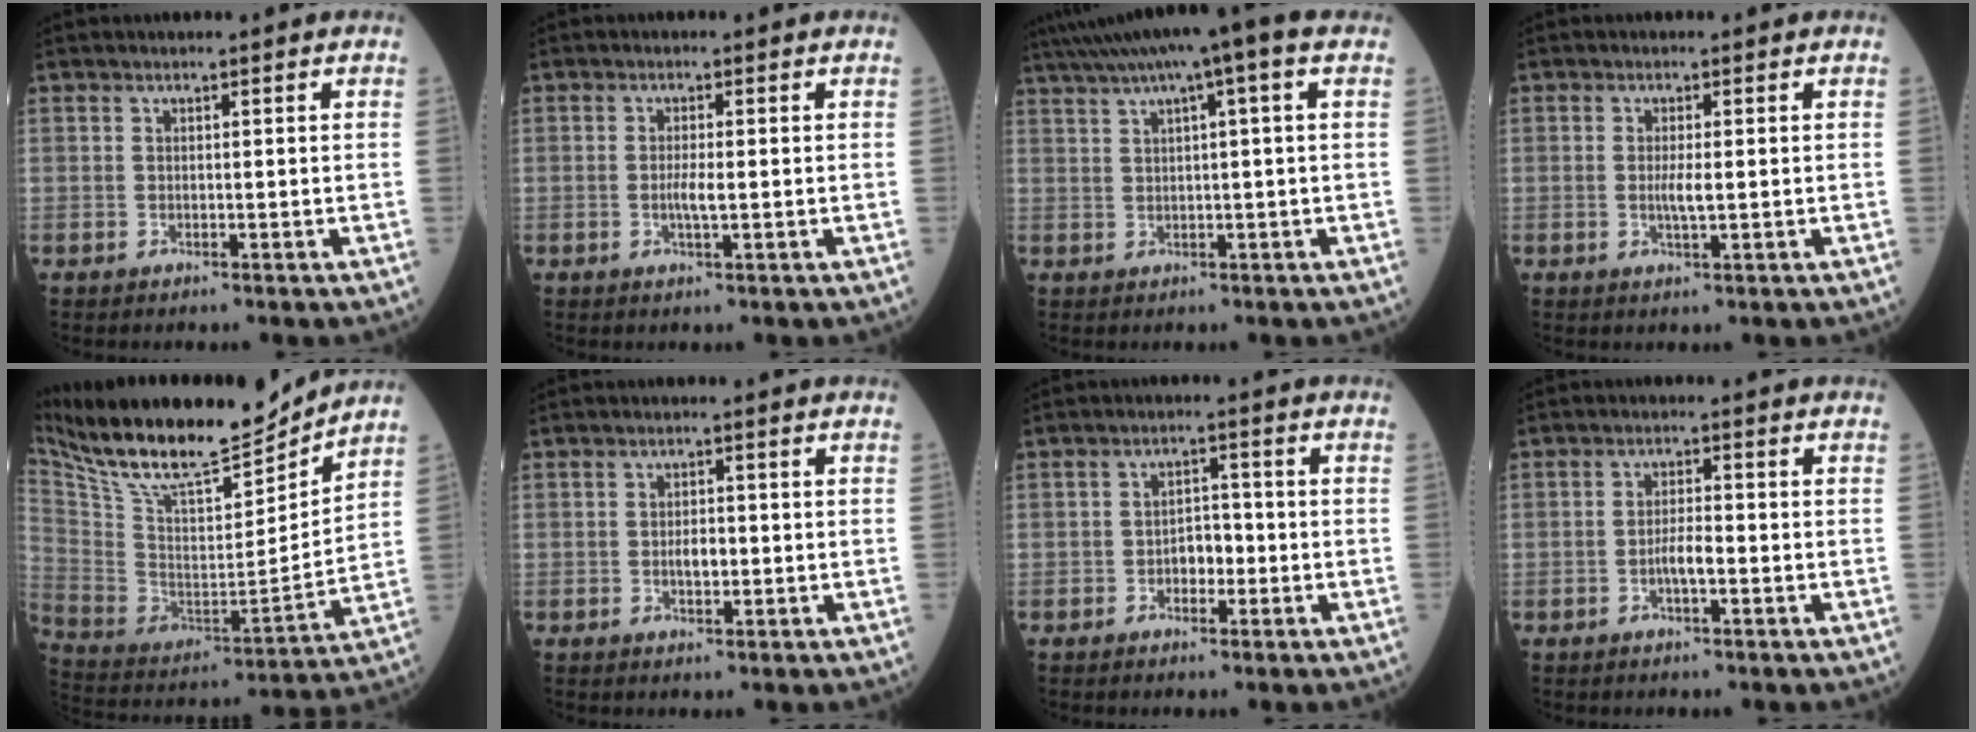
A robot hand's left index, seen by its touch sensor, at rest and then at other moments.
{"total": 2.1, "force": [-0.4, 0.2, 2.0], "torque": [-0.042, -0.005, -0.007]}
{"total": 10.7, "force": [6.6, -0.1, 8.4], "torque": [-0.145, 0.038, 0.096]}
{"total": 2.2, "force": [-0.2, 0.2, 2.1], "torque": [-0.046, -0.007, -0.003]}
{"total": 22.6, "force": [19.4, 4.3, 10.7], "torque": [-0.206, -0.008, 0.330]}
{"total": 2.2, "force": [-0.4, 1.0, 2.0], "torque": [-0.035, -0.002, -0.006]}
{"total": 3.2, "force": [-1.2, 1.8, 2.4], "torque": [-0.033, 0.006, -0.023]}
{"total": 2.9, "force": [-1.1, 0.6, 2.6], "torque": [-0.049, 0.000, -0.023]}